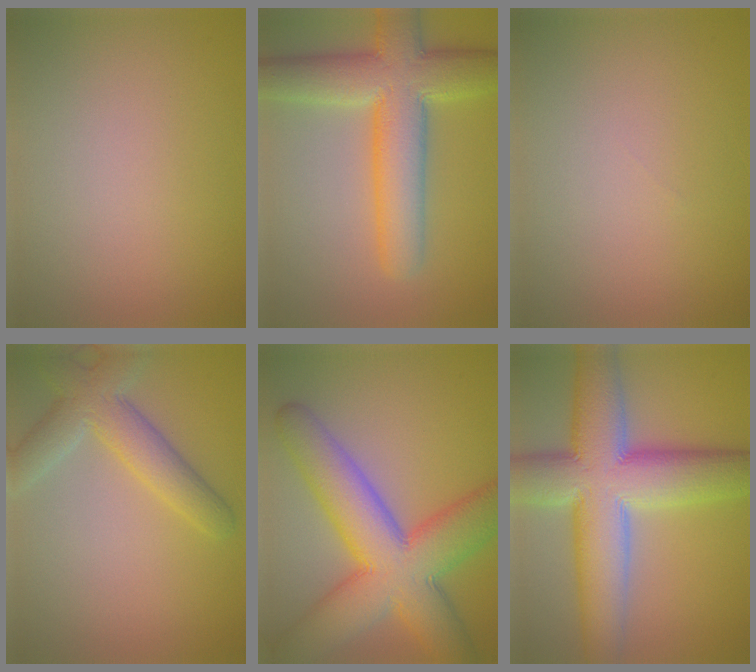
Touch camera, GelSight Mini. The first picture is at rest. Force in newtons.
{"total": 9.3, "press": 9.3, "slide": 0.4}
{"total": 0.0}
{"total": 4.9, "press": 4.9, "slide": 0.4}
{"total": 12.2, "press": 12.2, "slide": 0.3}
{"total": 12.8, "press": 12.8, "slide": 0.6}